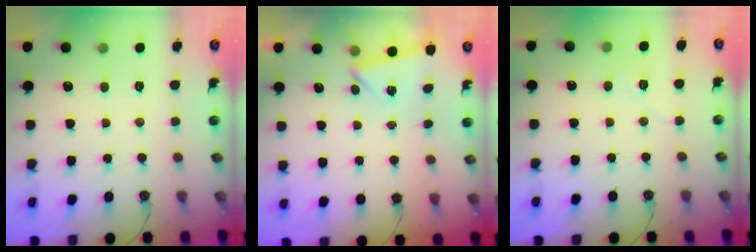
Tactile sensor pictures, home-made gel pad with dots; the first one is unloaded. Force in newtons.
{"total": 2.0, "press": 1.9, "slide": 0.7}
{"total": 6.5, "press": 6.0, "slide": 2.4}